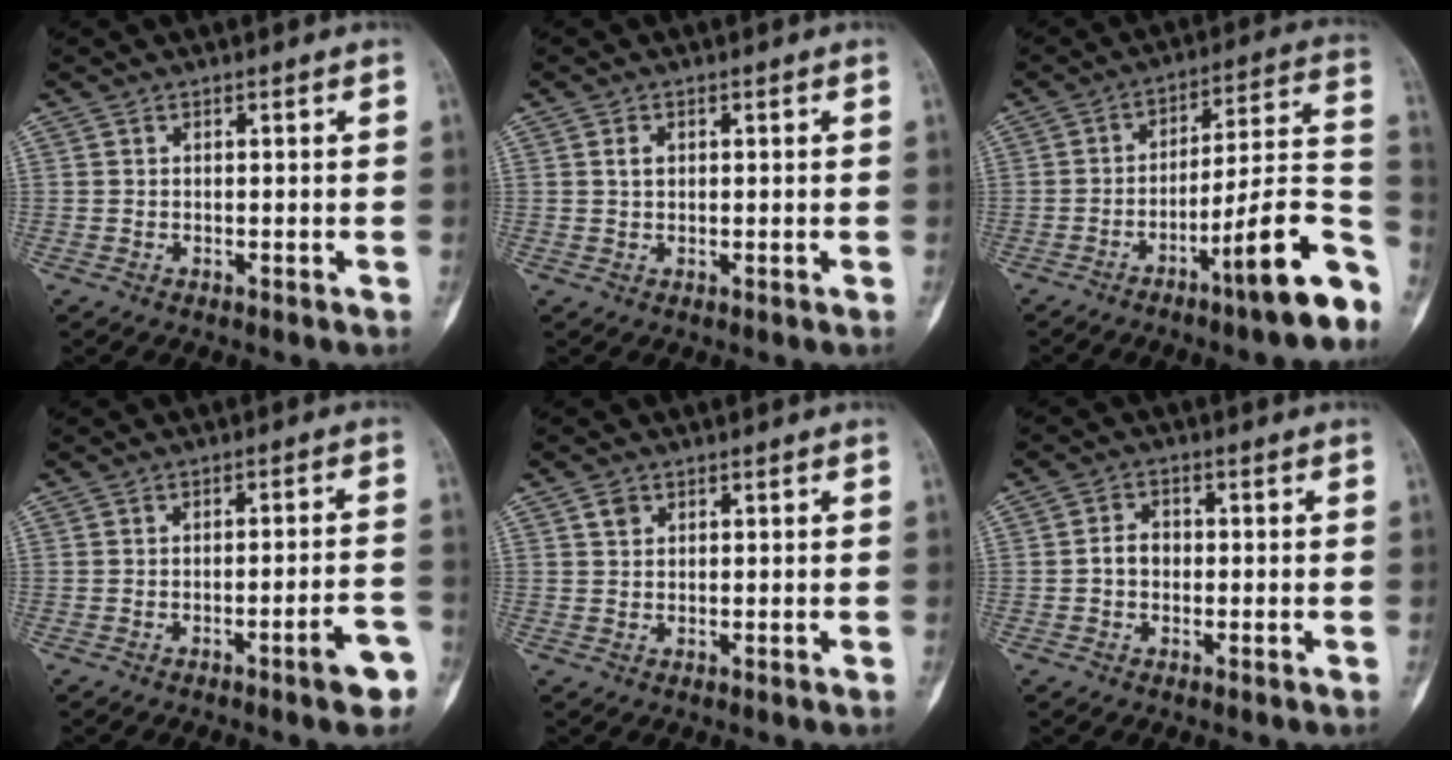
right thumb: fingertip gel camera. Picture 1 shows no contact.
{"total": 1.6, "force": [0.4, 1.1, 1.1], "torque": [-0.015, 0.002, 0.008]}
{"total": 16.9, "force": [-8.6, 2.3, 14.3], "torque": [-0.188, 0.065, -0.129]}
{"total": 5.8, "force": [-3.2, 0.9, 4.8], "torque": [-0.059, 0.026, -0.040]}
{"total": 1.7, "force": [0.9, 1.3, 0.7], "torque": [-0.004, -0.001, 0.013]}
{"total": 3.3, "force": [-0.4, 2.6, 2.1], "torque": [-0.026, 0.013, -0.014]}